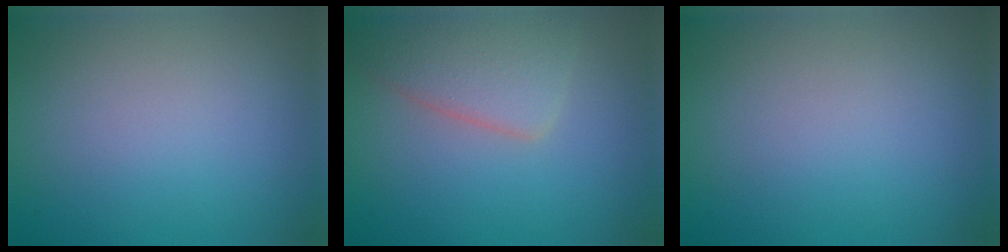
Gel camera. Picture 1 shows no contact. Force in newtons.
{"total": 4.6, "press": 4.5, "slide": 0.3}
{"total": 0.0}